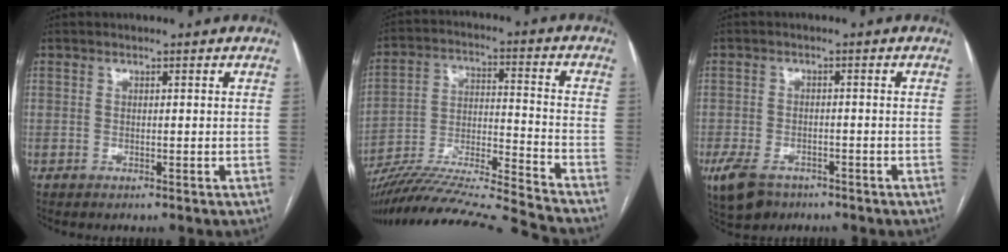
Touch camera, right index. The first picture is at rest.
{"total": 22.2, "force": [-20.6, -2.0, 7.9], "torque": [-0.154, -0.022, -0.336]}
{"total": 7.3, "force": [-4.7, 4.4, 3.6], "torque": [-0.076, -0.007, -0.073]}